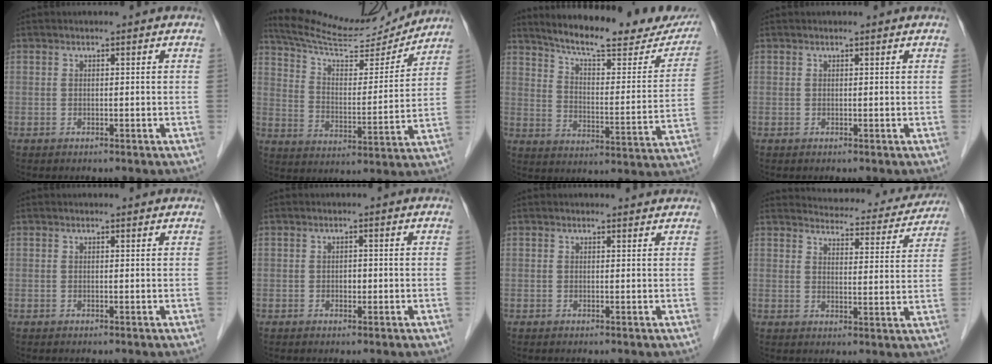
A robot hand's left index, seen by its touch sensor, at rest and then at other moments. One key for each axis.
{"total": 17.7, "fx": 16.8, "fy": 2.3, "fz": 5.2, "tx": -0.092, "ty": -0.004, "tz": 0.260}
{"total": 22.6, "fx": 19.8, "fy": 4.0, "fz": 10.2, "tx": -0.143, "ty": -0.036, "tz": 0.259}
{"total": 0.7, "fx": 0.7, "fy": 0.1, "fz": 0.1, "tx": -0.006, "ty": 0.006, "tz": 0.010}
{"total": 1.2, "fx": 1.2, "fy": 0.2, "fz": 0.1, "tx": -0.012, "ty": 0.008, "tz": 0.014}
{"total": 1.0, "fx": -0.2, "fy": 0.7, "fz": 0.6, "tx": -0.011, "ty": 0.001, "tz": -0.003}
{"total": 1.9, "fx": 1.9, "fy": 0.4, "fz": 0.1, "tx": -0.010, "ty": 0.002, "tz": 0.019}
{"total": 16.6, "fx": 15.9, "fy": 3.6, "fz": 3.1, "tx": -0.023, "ty": -0.021, "tz": 0.179}